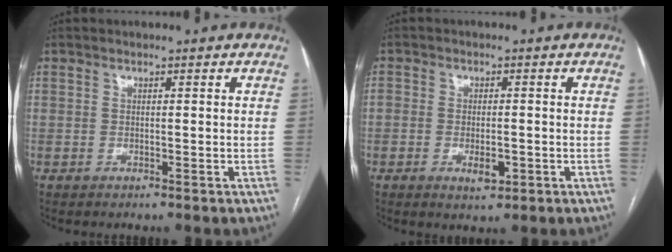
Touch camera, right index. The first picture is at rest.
{"total": 4.5, "force": [-1.5, 2.5, 3.5], "torque": [-0.060, 0.001, -0.017]}